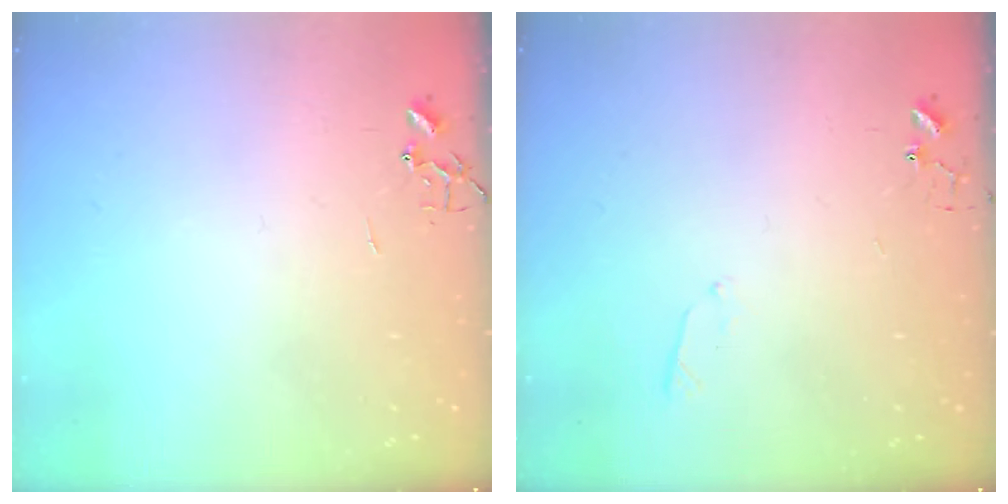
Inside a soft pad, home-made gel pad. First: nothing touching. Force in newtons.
{"total": 4.1, "press": 4.0, "slide": 0.8}